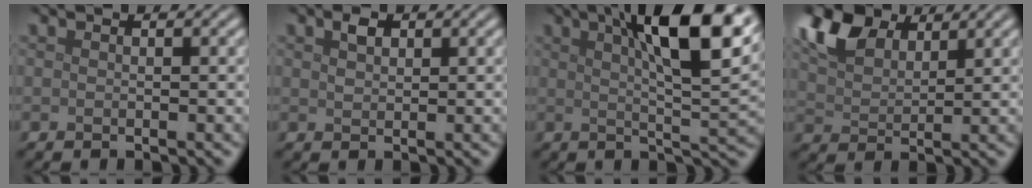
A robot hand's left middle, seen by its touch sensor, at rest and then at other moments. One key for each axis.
{"total": 1.5, "fx": 0.8, "fy": 0.9, "fz": 0.8, "tx": -0.017, "ty": 0.003, "tz": 0.015}
{"total": 11.8, "fx": 4.8, "fy": 3.3, "fz": 10.2, "tx": -0.127, "ty": 0.011, "tz": 0.064}
{"total": 7.2, "fx": 4.8, "fy": 3.7, "fz": 4.0, "tx": -0.099, "ty": 0.018, "tz": 0.092}